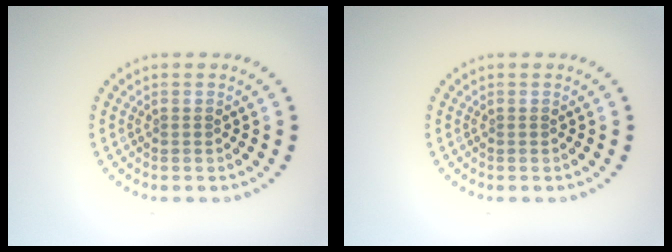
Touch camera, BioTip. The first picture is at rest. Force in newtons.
{"total": 0.0}